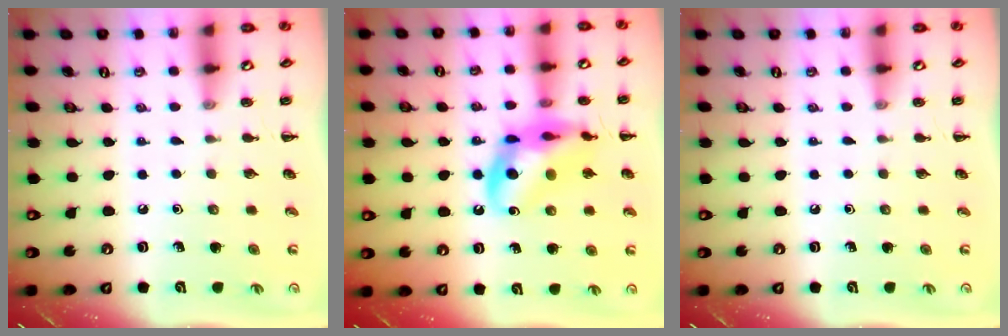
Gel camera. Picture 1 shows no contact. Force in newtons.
{"total": 14.9, "press": 14.6, "slide": 3.1}
{"total": 0.0}